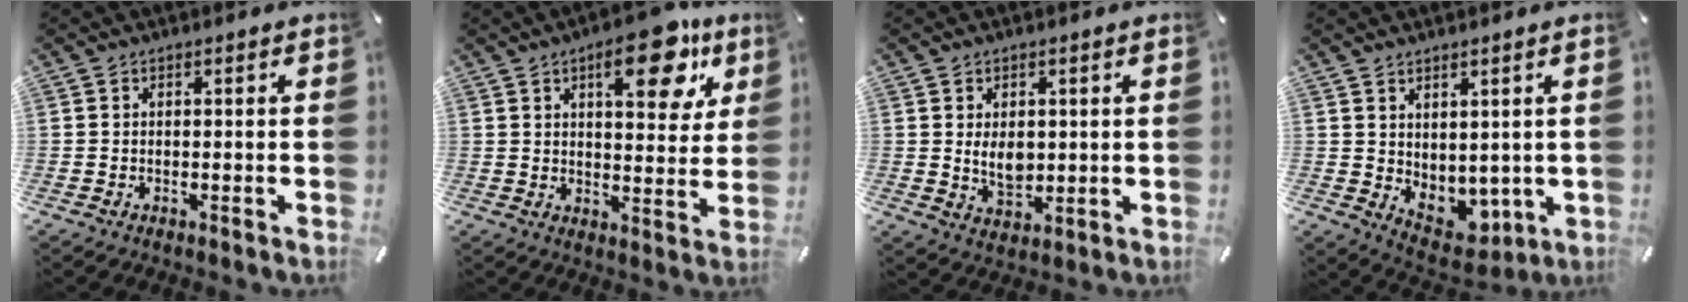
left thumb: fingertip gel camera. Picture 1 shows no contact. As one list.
[{"total": 15.7, "force": [8.4, 6.9, 11.3], "torque": [-0.138, -0.042, 0.132]}, {"total": 6.2, "force": [0.9, 4.5, 4.2], "torque": [-0.073, -0.008, 0.011]}, {"total": 4.5, "force": [1.6, 4.0, 1.3], "torque": [-0.003, -0.027, 0.035]}]